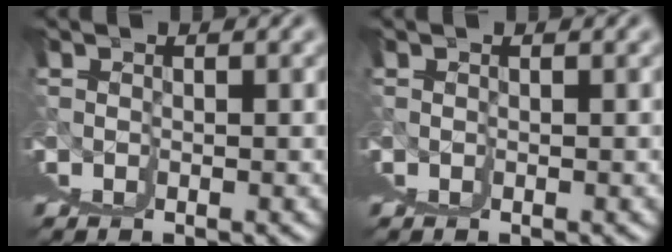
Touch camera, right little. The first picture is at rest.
{"total": 0.0}